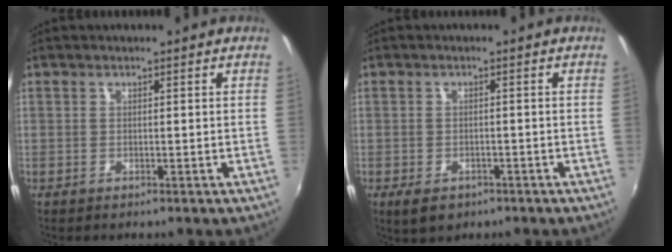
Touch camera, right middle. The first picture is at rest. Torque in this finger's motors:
{"motor_torque": [0.51, -0.43, 0.03, 0.02]}